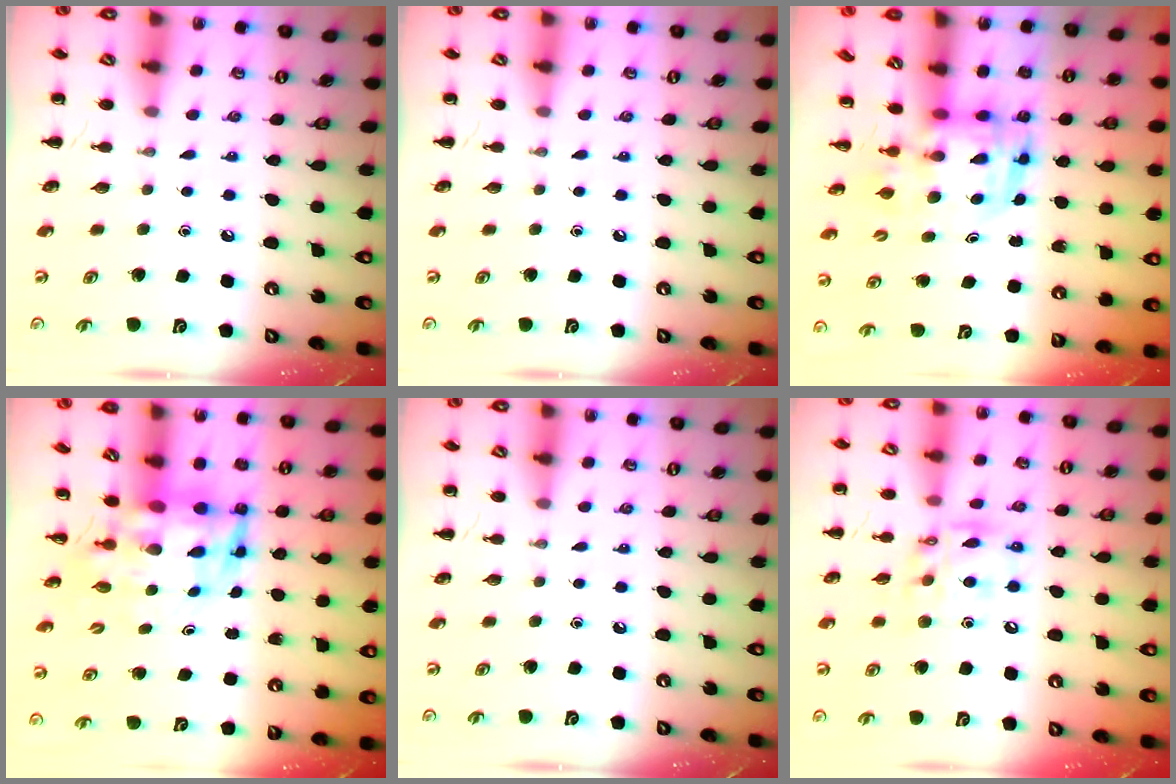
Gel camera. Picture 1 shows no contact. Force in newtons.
{"total": 0.0}
{"total": 3.6, "press": 3.6, "slide": 0.7}
{"total": 5.9, "press": 5.7, "slide": 1.6}
{"total": 0.0}
{"total": 13.6, "press": 13.3, "slide": 3.0}